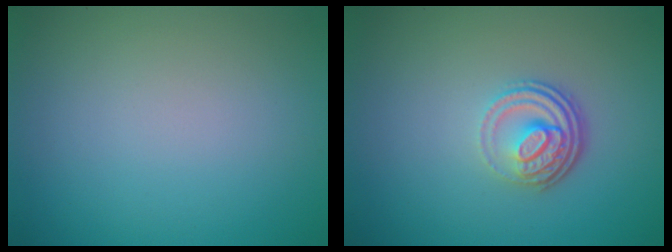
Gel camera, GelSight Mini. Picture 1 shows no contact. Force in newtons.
{"total": 3.8, "press": 2.7, "slide": 2.7}